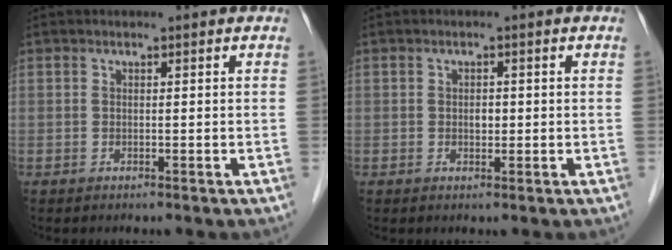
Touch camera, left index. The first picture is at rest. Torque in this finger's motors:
{"motor_torque": [0.10, 0.07, 0.01, 0.00]}